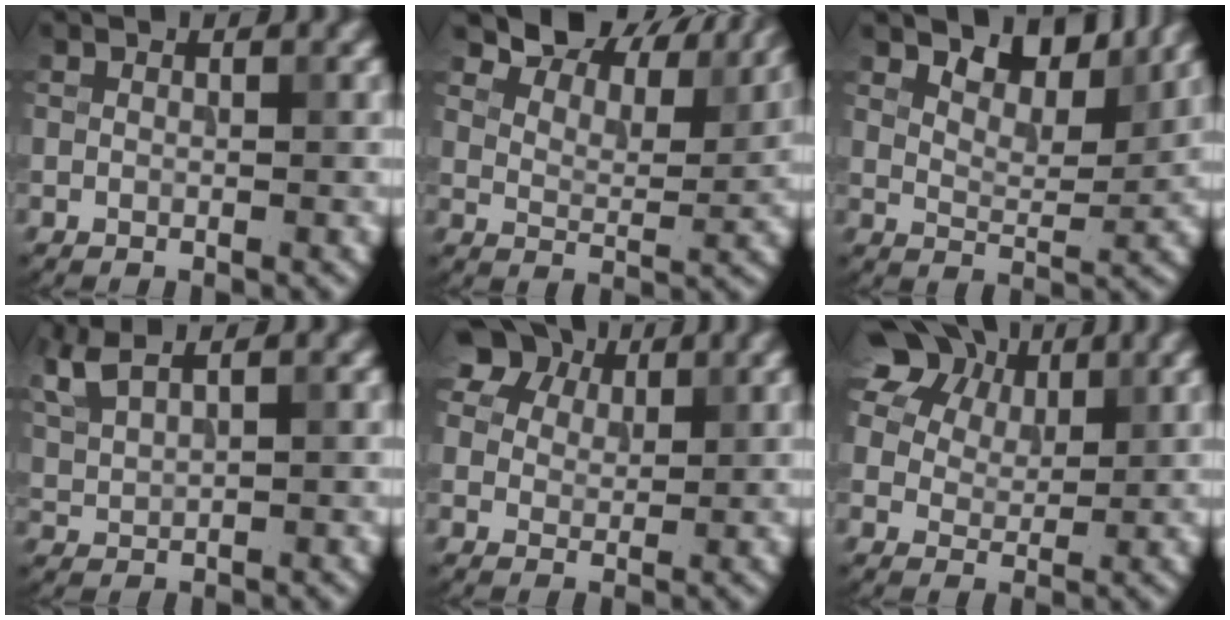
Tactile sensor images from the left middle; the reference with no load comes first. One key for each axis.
{"total": 8.8, "fx": 7.7, "fy": 2.7, "fz": 3.2, "tx": -0.057, "ty": 0.007, "tz": 0.115}
{"total": 4.9, "fx": 4.1, "fy": 1.6, "fz": 2.2, "tx": -0.046, "ty": -0.004, "tz": 0.056}
{"total": 4.2, "fx": 3.0, "fy": 1.3, "fz": 2.6, "tx": -0.068, "ty": 0.023, "tz": 0.054}
{"total": 7.2, "fx": 4.8, "fy": 4.6, "fz": 2.8, "tx": -0.067, "ty": 0.016, "tz": 0.073}
{"total": 13.2, "fx": 8.4, "fy": 7.8, "fz": 6.6, "tx": -0.131, "ty": 0.043, "tz": 0.132}